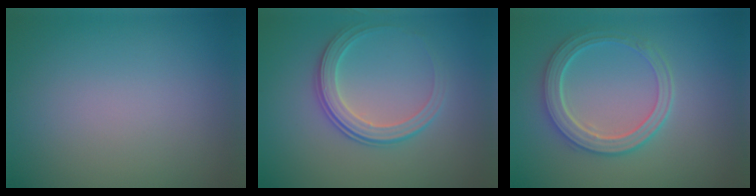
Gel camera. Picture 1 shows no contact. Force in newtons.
{"total": 3.4, "press": 2.8, "slide": 1.9}
{"total": 4.3, "press": 3.7, "slide": 2.2}